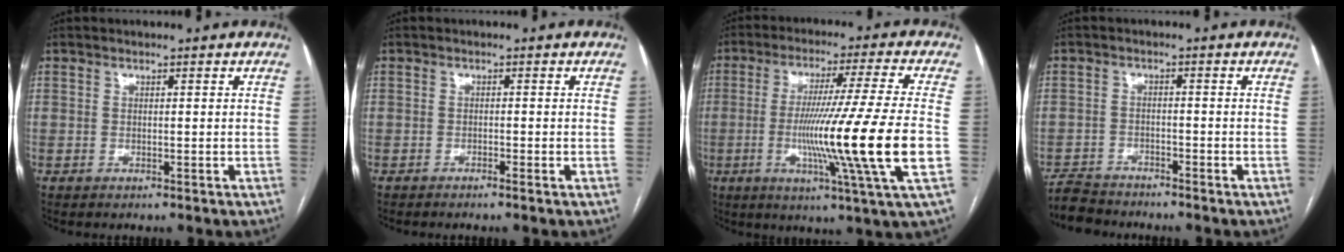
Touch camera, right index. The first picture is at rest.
{"total": 0.9, "force": [-0.7, -0.1, 0.5], "torque": [-0.011, 0.001, -0.013]}
{"total": 18.1, "force": [-3.1, -2.6, 17.6], "torque": [-0.295, -0.027, -0.061]}
{"total": 4.8, "force": [-4.6, 1.2, 0.2], "torque": [-0.002, -0.013, -0.087]}